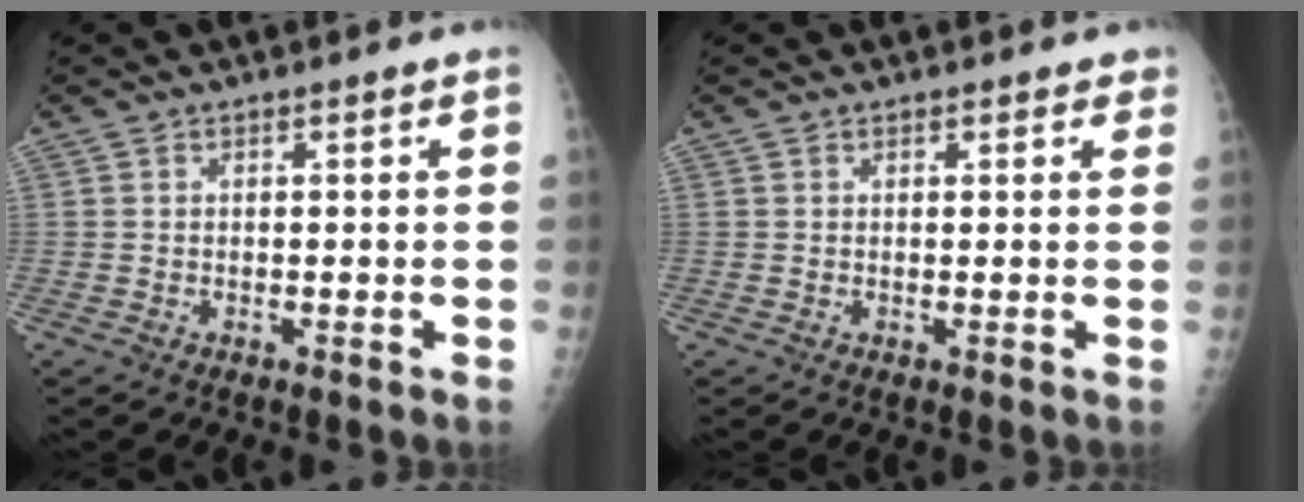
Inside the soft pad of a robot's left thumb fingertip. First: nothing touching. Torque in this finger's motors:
{"motor_torque": [-0.14, 0.03, -0.21, -0.04, 0.00]}